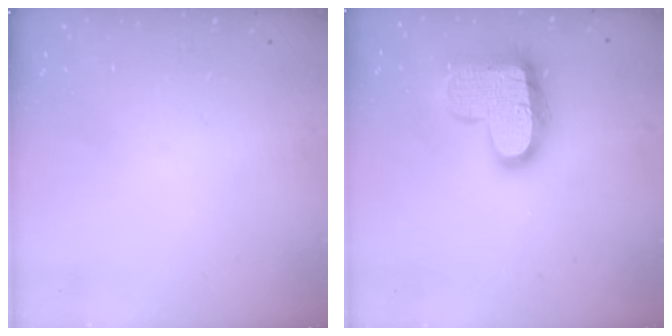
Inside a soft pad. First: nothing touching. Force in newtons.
{"total": 16.9, "press": 16.8, "slide": 1.1}